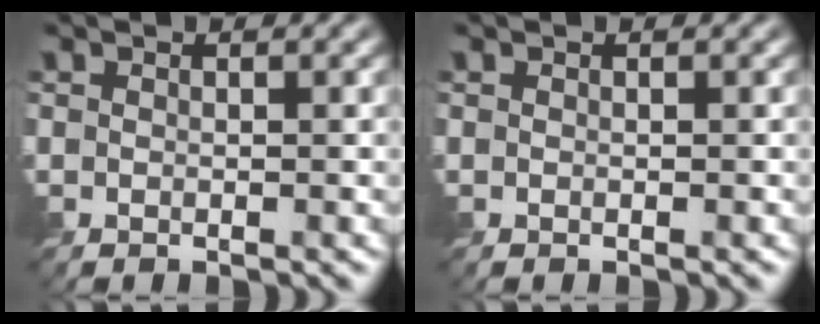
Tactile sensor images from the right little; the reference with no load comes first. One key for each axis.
{"total": 0.0}